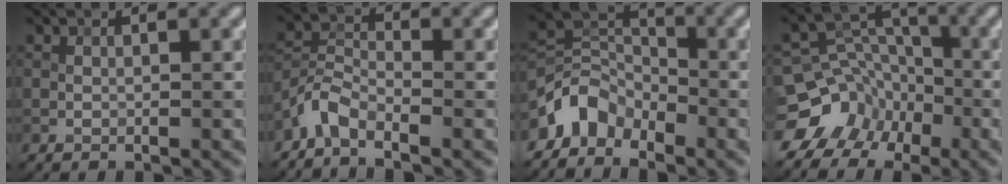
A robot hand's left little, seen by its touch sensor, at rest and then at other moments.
{"total": 3.0, "force": [-2.7, 0.7, 1.1], "torque": [-0.024, 0.007, -0.068]}
{"total": 4.0, "force": [-3.2, 2.2, 0.9], "torque": [-0.012, 0.008, -0.075]}
{"total": 8.8, "force": [-5.3, 6.9, 1.3], "torque": [-0.007, 0.002, -0.109]}